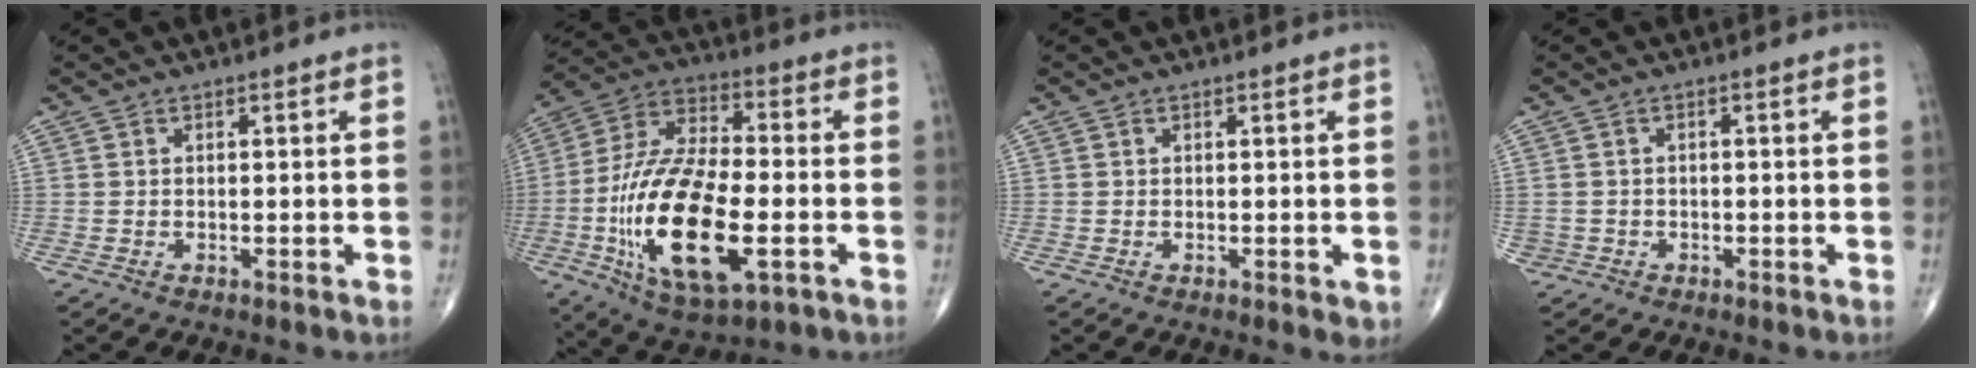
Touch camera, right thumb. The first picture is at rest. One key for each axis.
{"total": 23.0, "fx": -5.7, "fy": 9.9, "fz": 20.0, "tx": -0.393, "ty": 0.012, "tz": -0.091}
{"total": 1.6, "fx": -0.1, "fy": 0.8, "fz": 1.4, "tx": -0.013, "ty": -0.004, "tz": -0.001}
{"total": 1.6, "fx": -0.7, "fy": 1.5, "fz": -0.1, "tx": 0.009, "ty": 0.010, "tz": -0.013}